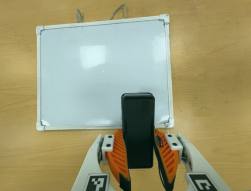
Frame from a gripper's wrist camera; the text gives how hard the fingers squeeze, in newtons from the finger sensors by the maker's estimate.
{"total": 6.5, "left": 5.6, "right": 7.5}